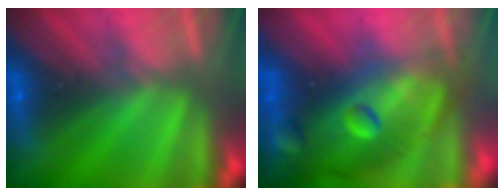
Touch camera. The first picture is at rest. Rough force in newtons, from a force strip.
{"total": 9.1}